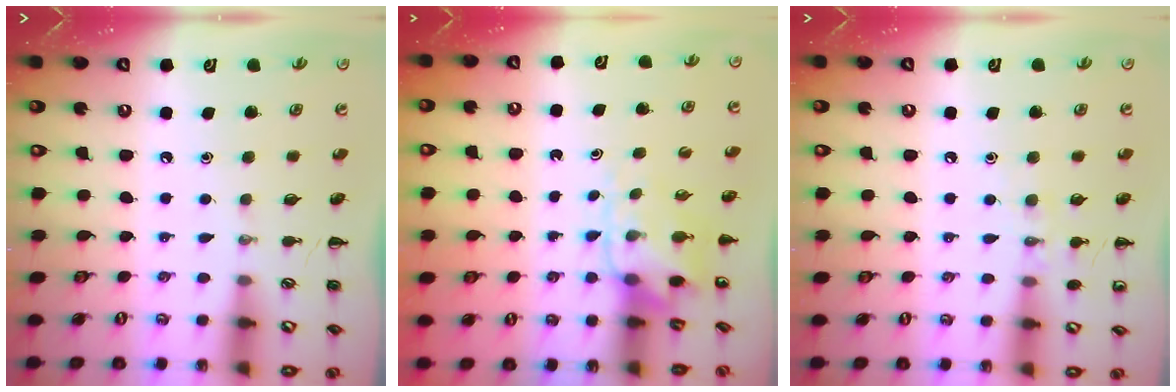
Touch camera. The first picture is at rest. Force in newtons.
{"total": 4.6, "press": 4.6, "slide": 0.5}
{"total": 7.1, "press": 6.8, "slide": 1.8}